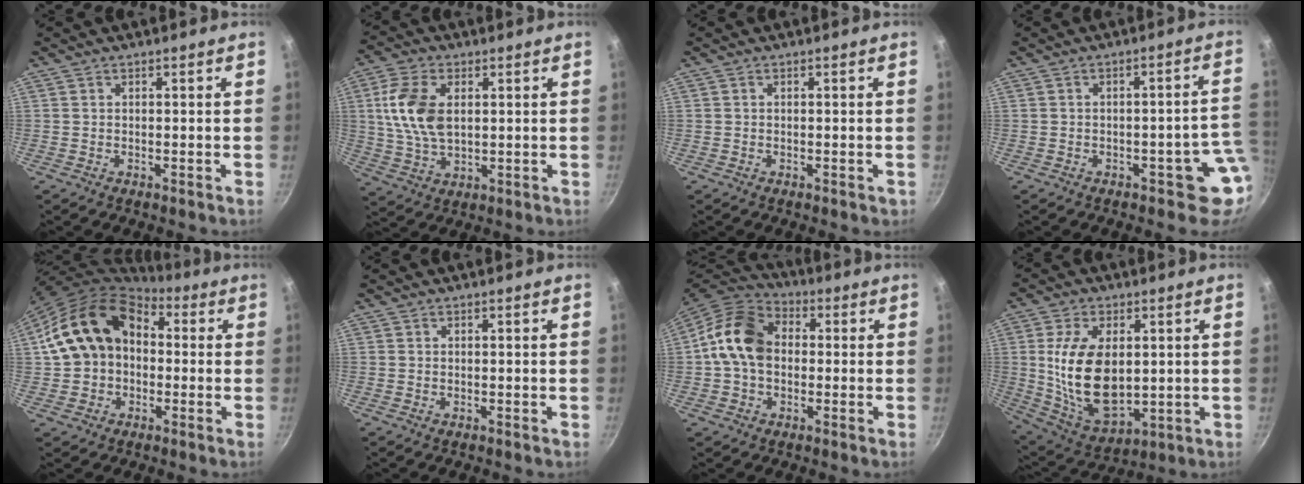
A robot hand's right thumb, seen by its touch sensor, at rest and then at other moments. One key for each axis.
{"total": 11.4, "fx": 2.2, "fy": 6.8, "fz": 8.9, "tx": -0.168, "ty": -0.004, "tz": 0.042}
{"total": 0.5, "fx": -0.1, "fy": 0.4, "fz": 0.3, "tx": -0.001, "ty": 0.003, "tz": -0.002}
{"total": 6.6, "fx": -1.9, "fy": 3.6, "fz": 5.2, "tx": -0.001, "ty": 0.029, "tz": -0.019}
{"total": 15.8, "fx": 1.7, "fy": 12.2, "fz": 9.8, "tx": -0.144, "ty": 0.041, "tz": 0.024}
{"total": 0.0}
{"total": 13.5, "fx": 0.5, "fy": 10.1, "fz": 8.9, "tx": -0.132, "ty": 0.024, "tz": -0.010}
{"total": 17.3, "fx": 1.9, "fy": 10.2, "fz": 13.9, "tx": -0.236, "ty": -0.022, "tz": 0.051}